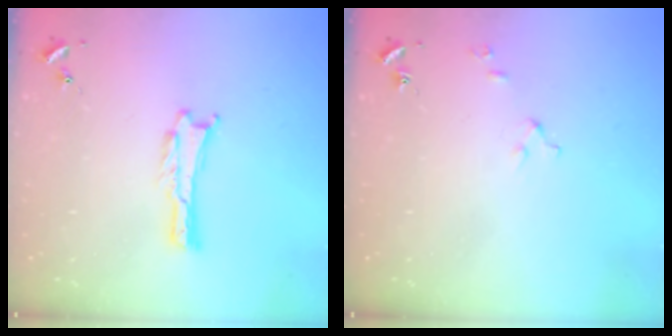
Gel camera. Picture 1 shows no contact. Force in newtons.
{"total": 2.6, "press": 2.6, "slide": 0.3}